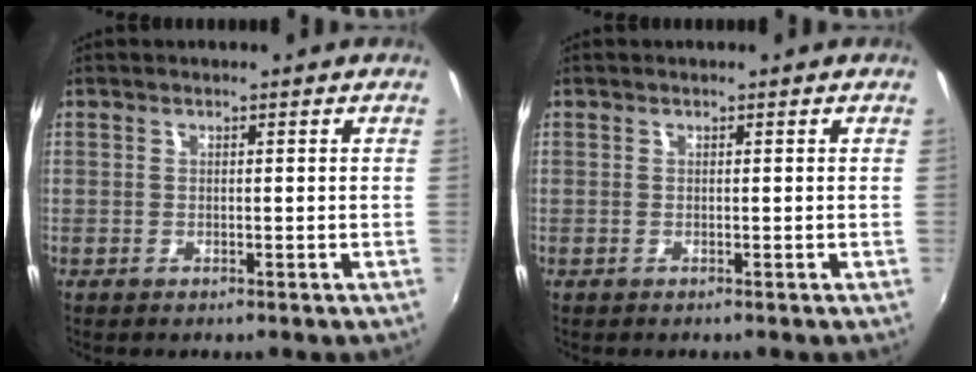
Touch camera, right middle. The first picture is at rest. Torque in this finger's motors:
{"motor_torque": [-0.01, -0.33, 0.05, 0.00]}